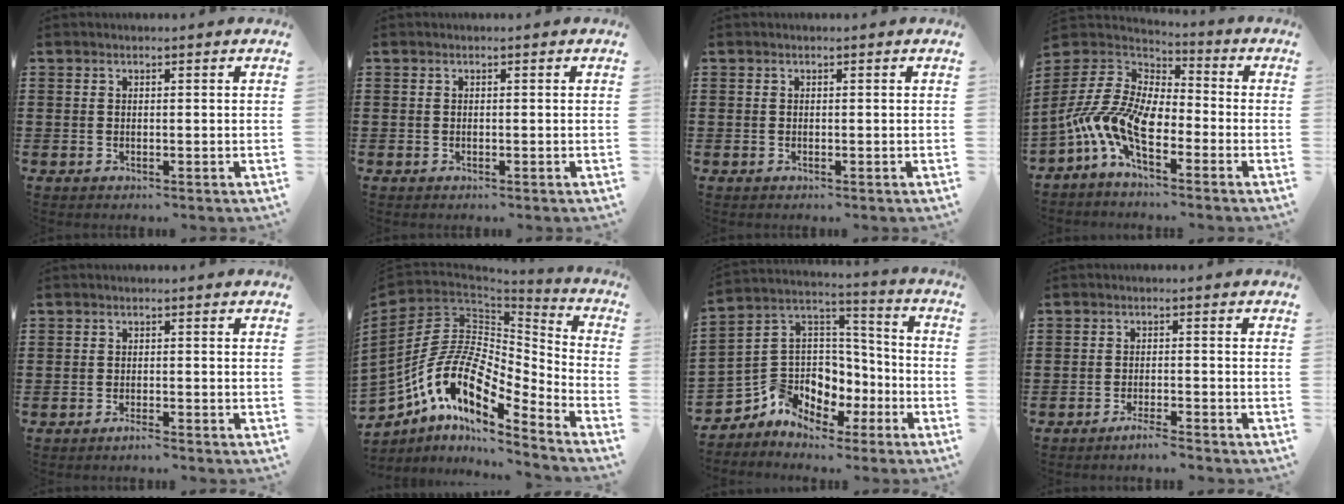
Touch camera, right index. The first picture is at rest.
{"total": 0.0}
{"total": 0.0}
{"total": 12.3, "force": [-5.5, 5.8, 9.3], "torque": [-0.234, -0.005, -0.116]}
{"total": 1.2, "force": [-1.1, 0.1, 0.5], "torque": [-0.013, -0.003, -0.021]}
{"total": 14.0, "force": [-6.1, 7.6, 10.0], "torque": [-0.236, -0.007, -0.125]}
{"total": 6.9, "force": [-1.9, 6.6, 0.2], "torque": [-0.056, -0.026, -0.036]}
{"total": 2.5, "force": [-2.2, 0.0, 1.1], "torque": [-0.018, 0.003, -0.042]}